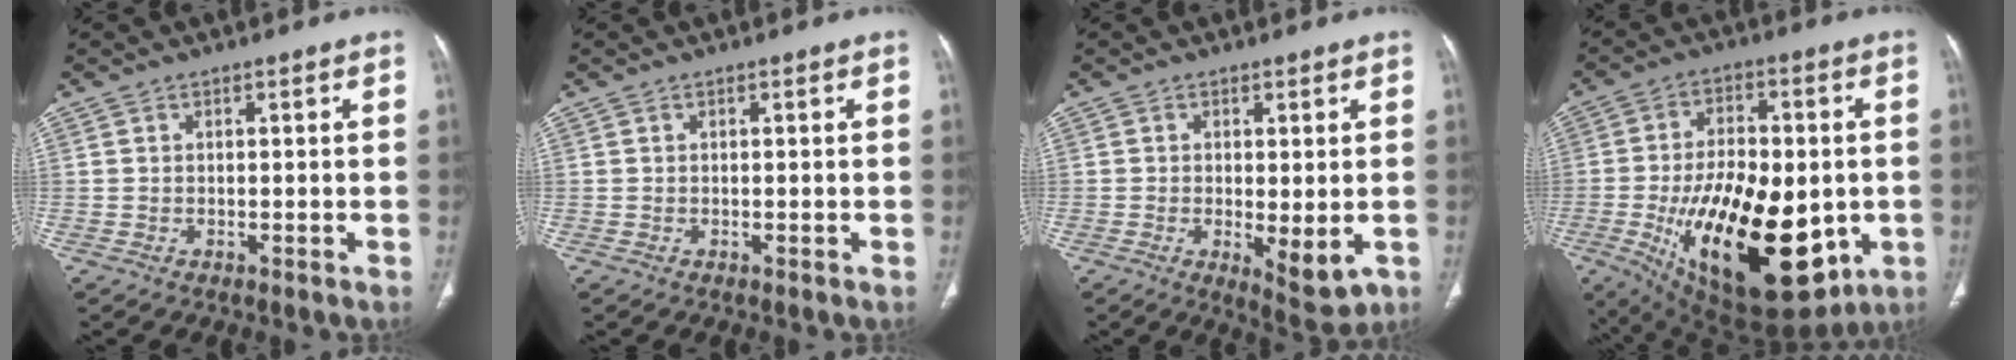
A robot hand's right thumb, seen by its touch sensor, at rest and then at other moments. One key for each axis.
{"total": 0.0}
{"total": 6.8, "fx": -1.5, "fy": 2.6, "fz": 6.1, "tx": -0.090, "ty": -0.020, "tz": -0.016}
{"total": 28.8, "fx": -6.5, "fy": 14.4, "fz": 24.1, "tx": -0.380, "ty": -0.016, "tz": -0.072}